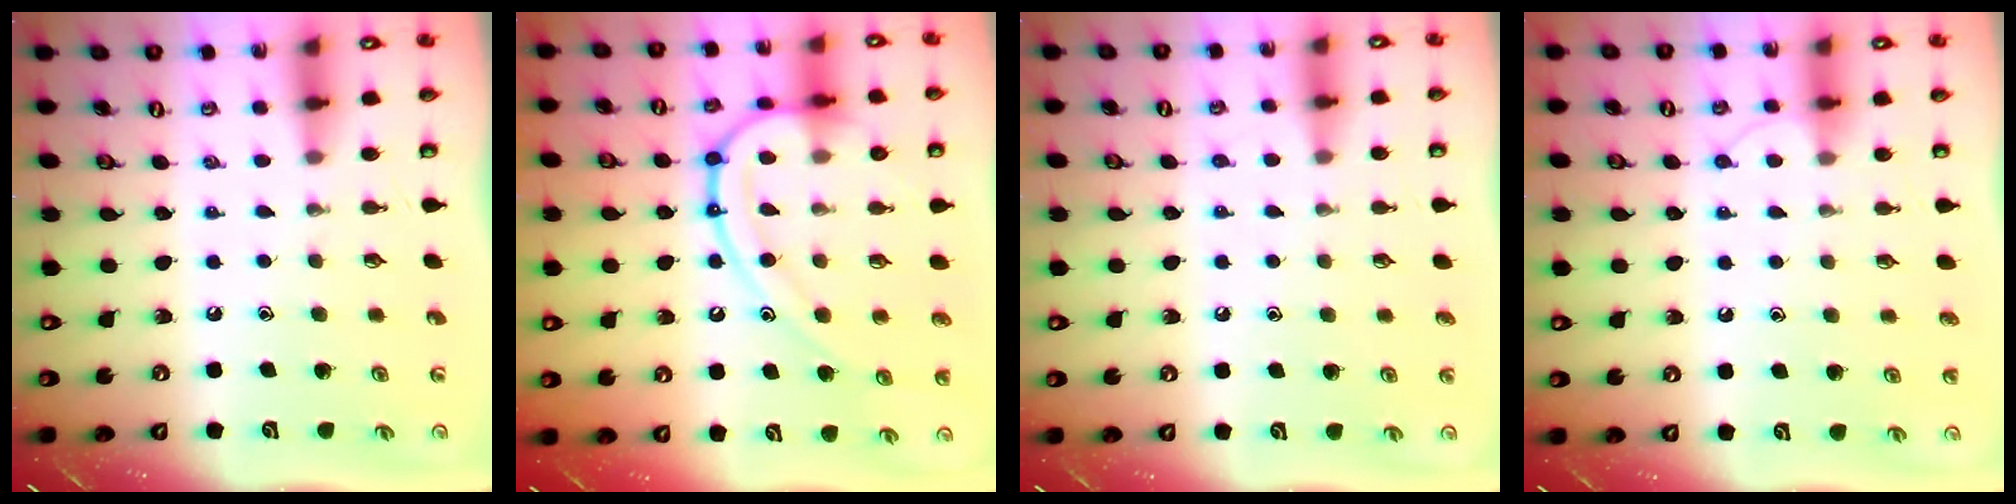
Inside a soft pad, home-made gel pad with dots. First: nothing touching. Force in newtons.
{"total": 15.6, "press": 15.6, "slide": 0.9}
{"total": 4.4, "press": 4.4, "slide": 0.6}
{"total": 5.7, "press": 5.6, "slide": 0.6}